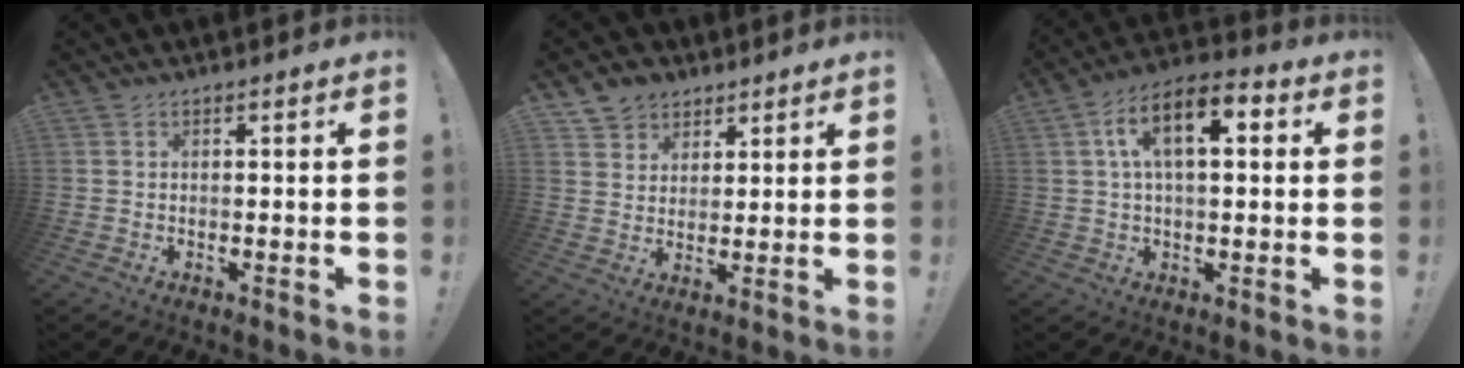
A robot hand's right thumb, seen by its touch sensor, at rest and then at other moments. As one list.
[{"total": 6.5, "force": [4.3, 4.8, 0.5], "torque": [-0.008, -0.030, 0.087]}, {"total": 12.4, "force": [3.5, 6.1, 10.2], "torque": [-0.160, 0.004, 0.060]}]